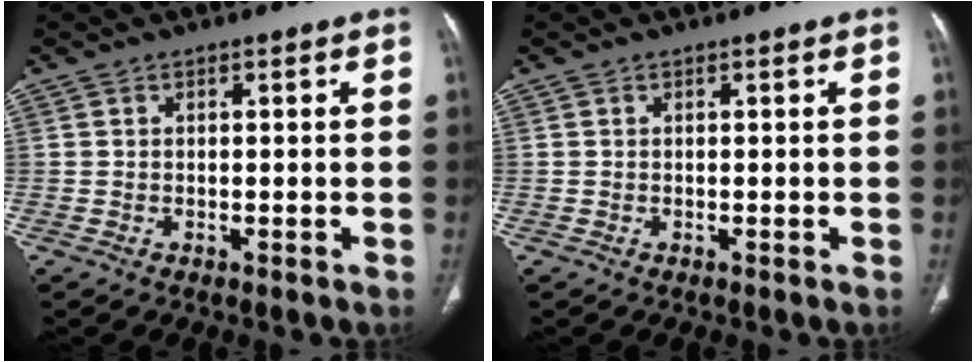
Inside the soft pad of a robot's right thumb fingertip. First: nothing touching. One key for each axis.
{"total": 0.0}